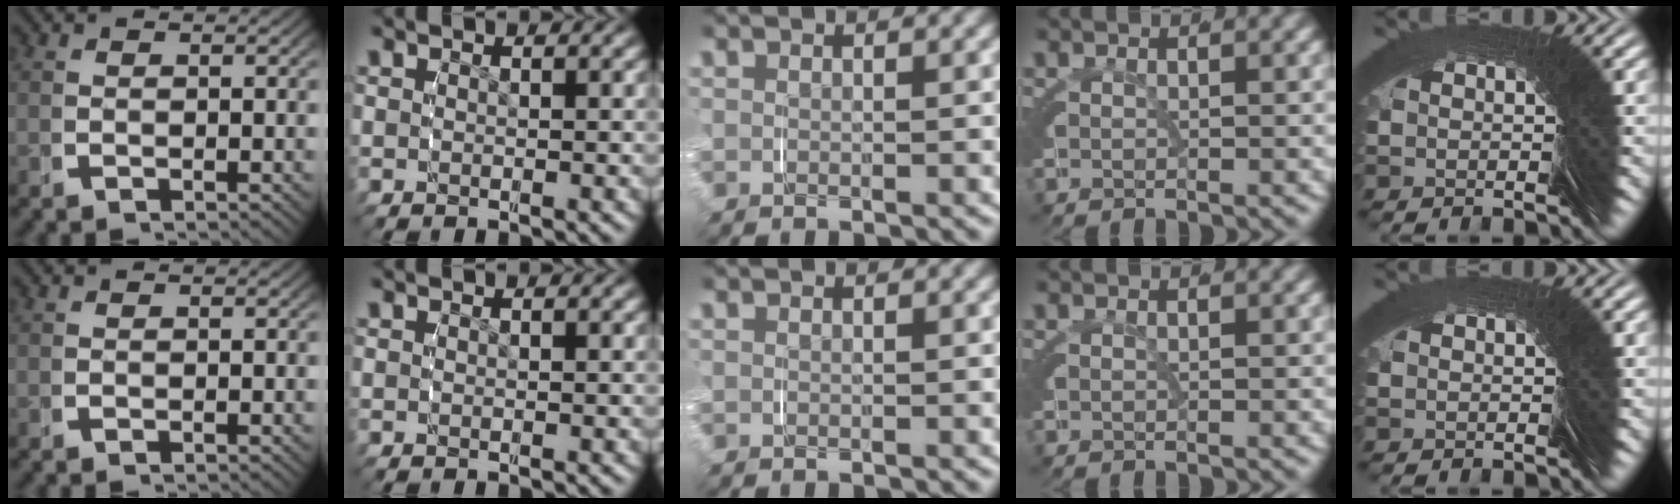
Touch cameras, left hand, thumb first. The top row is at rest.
{}